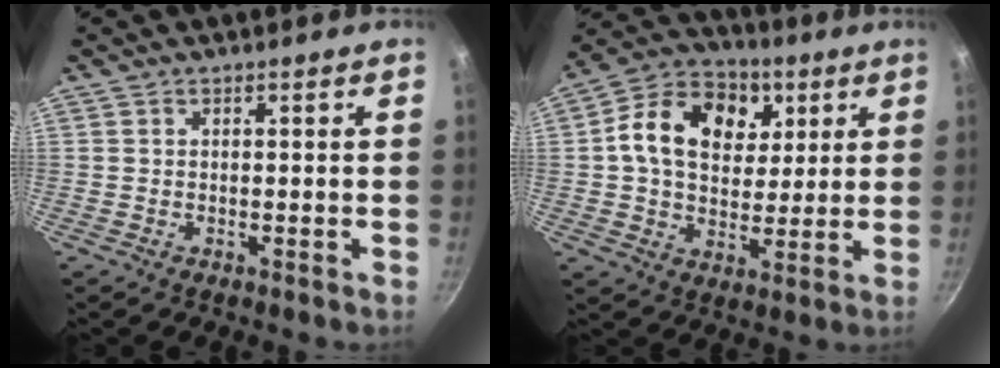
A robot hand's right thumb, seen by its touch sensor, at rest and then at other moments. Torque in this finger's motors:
{"motor_torque": [1.76, 1.87, 0.77, -0.31, 0.13]}